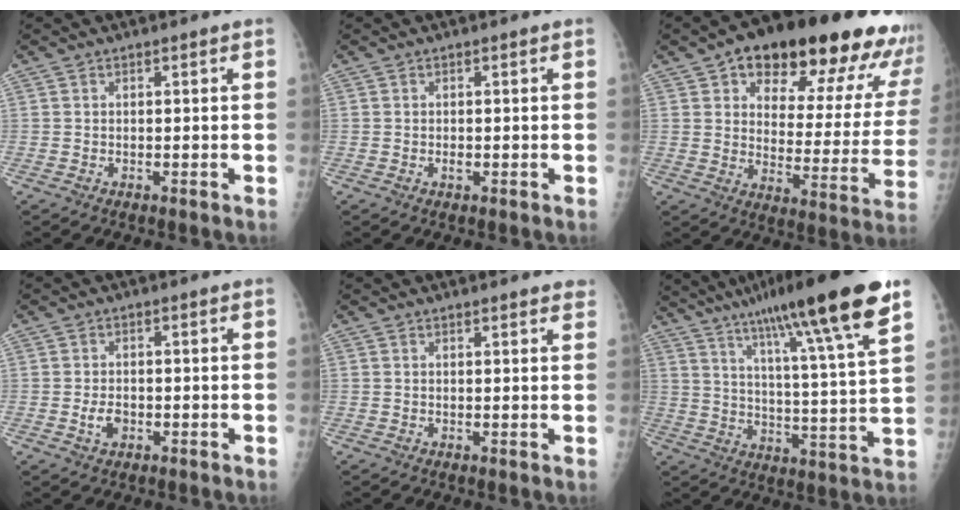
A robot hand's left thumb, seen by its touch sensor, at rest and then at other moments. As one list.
[{"total": 0.8, "force": [-0.2, 0.5, 0.6], "torque": [-0.010, -0.001, -0.003]}, {"total": 26.6, "force": [17.5, 10.5, 17.1], "torque": [-0.185, -0.048, 0.230]}, {"total": 2.7, "force": [-0.7, 1.7, 1.9], "torque": [-0.031, 0.003, -0.011]}, {"total": 3.0, "force": [2.7, 0.7, 1.1], "torque": [0.002, -0.005, 0.024]}, {"total": 23.2, "force": [14.8, 1.5, 17.8], "torque": [-0.266, -0.038, 0.223]}]